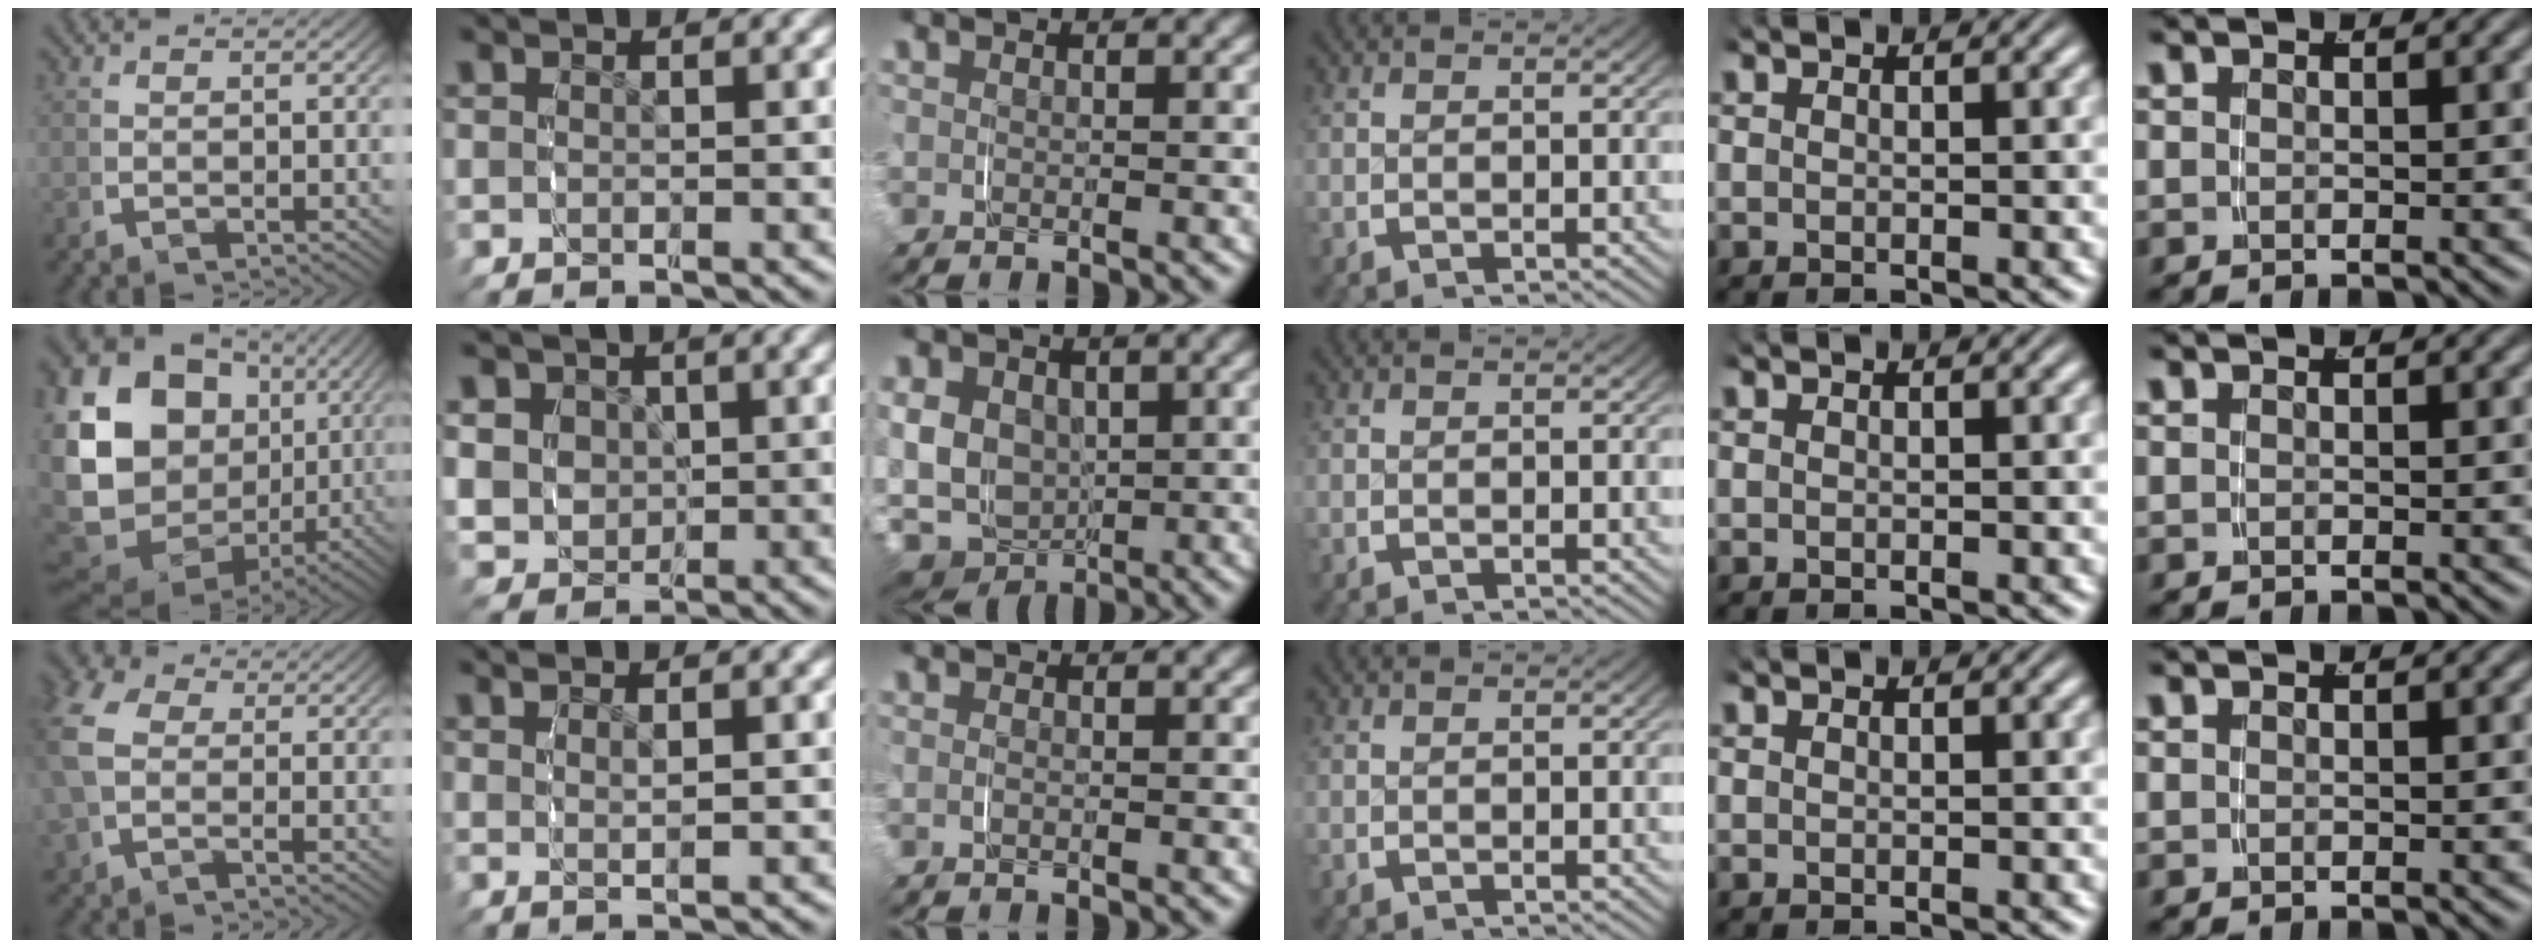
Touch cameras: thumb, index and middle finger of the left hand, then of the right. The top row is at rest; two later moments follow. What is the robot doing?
{"motion": "grasp_and_lifting", "object": "jacket"}